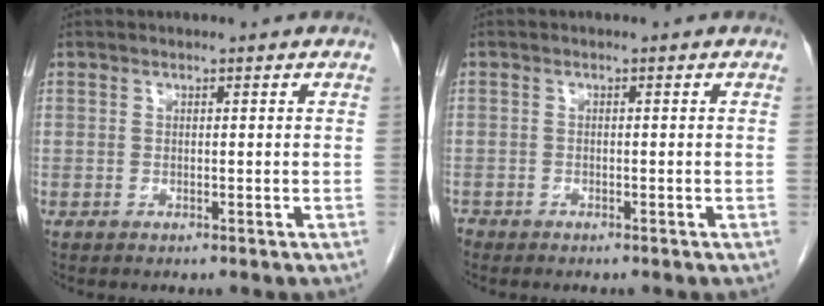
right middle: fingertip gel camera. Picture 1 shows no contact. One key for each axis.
{"total": 1.2, "fx": -1.1, "fy": 0.5, "fz": 0.3, "tx": -0.009, "ty": 0.001, "tz": -0.020}